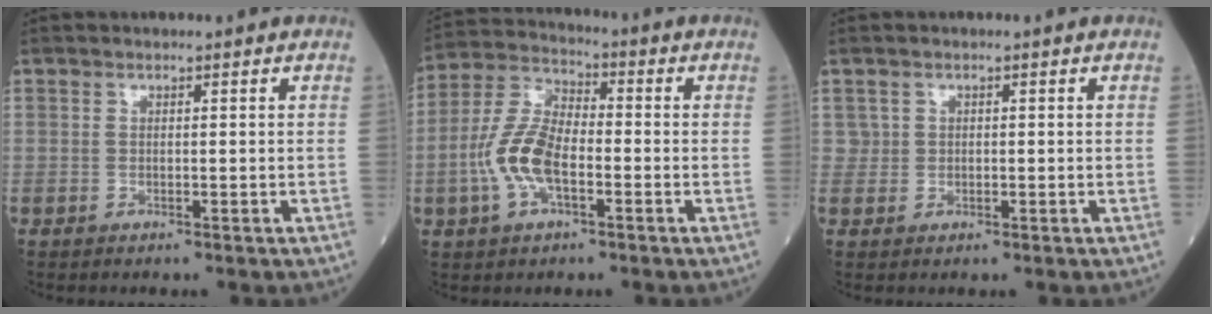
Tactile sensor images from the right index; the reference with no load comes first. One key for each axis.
{"total": 9.9, "fx": -2.6, "fy": 4.3, "fz": 8.6, "tx": -0.197, "ty": 0.014, "tz": -0.057}
{"total": 1.4, "fx": 0.3, "fy": 1.4, "fz": 0.2, "tx": 0.004, "ty": 0.004, "tz": 0.002}